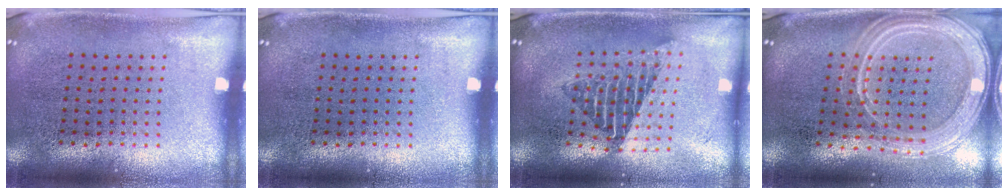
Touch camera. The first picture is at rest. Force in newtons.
{"total": 0.0}
{"total": 1.7, "press": 1.3, "slide": 1.1}
{"total": 1.8, "press": 1.7, "slide": 0.5}